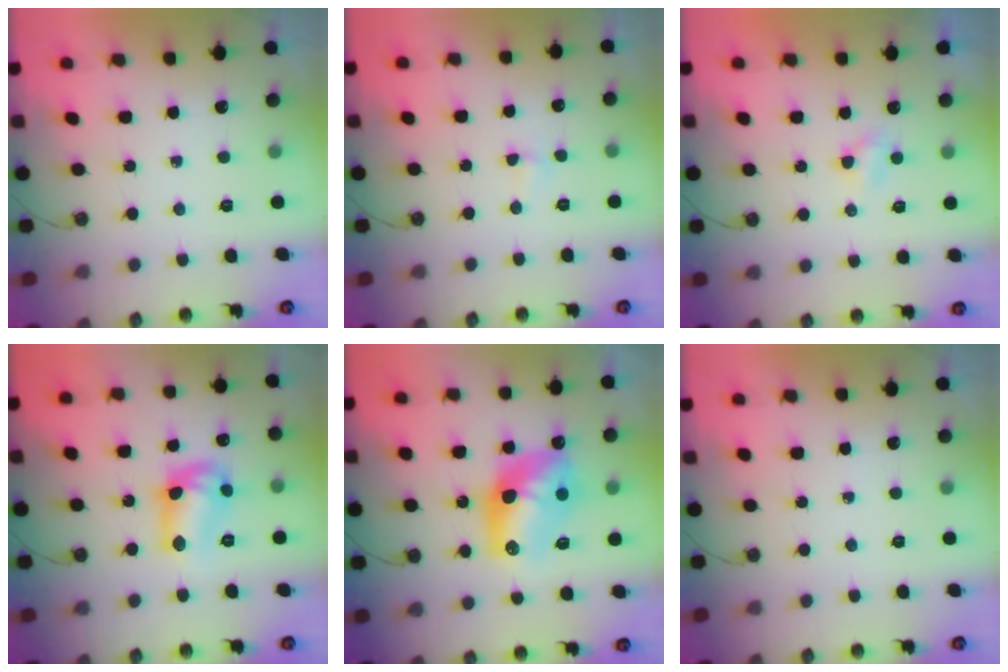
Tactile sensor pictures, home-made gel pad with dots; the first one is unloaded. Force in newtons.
{"total": 3.0, "press": 2.9, "slide": 0.5}
{"total": 2.0, "press": 2.0, "slide": 0.3}
{"total": 11.8, "press": 11.8, "slide": 0.7}
{"total": 13.0, "press": 13.0, "slide": 0.9}
{"total": 0.0}